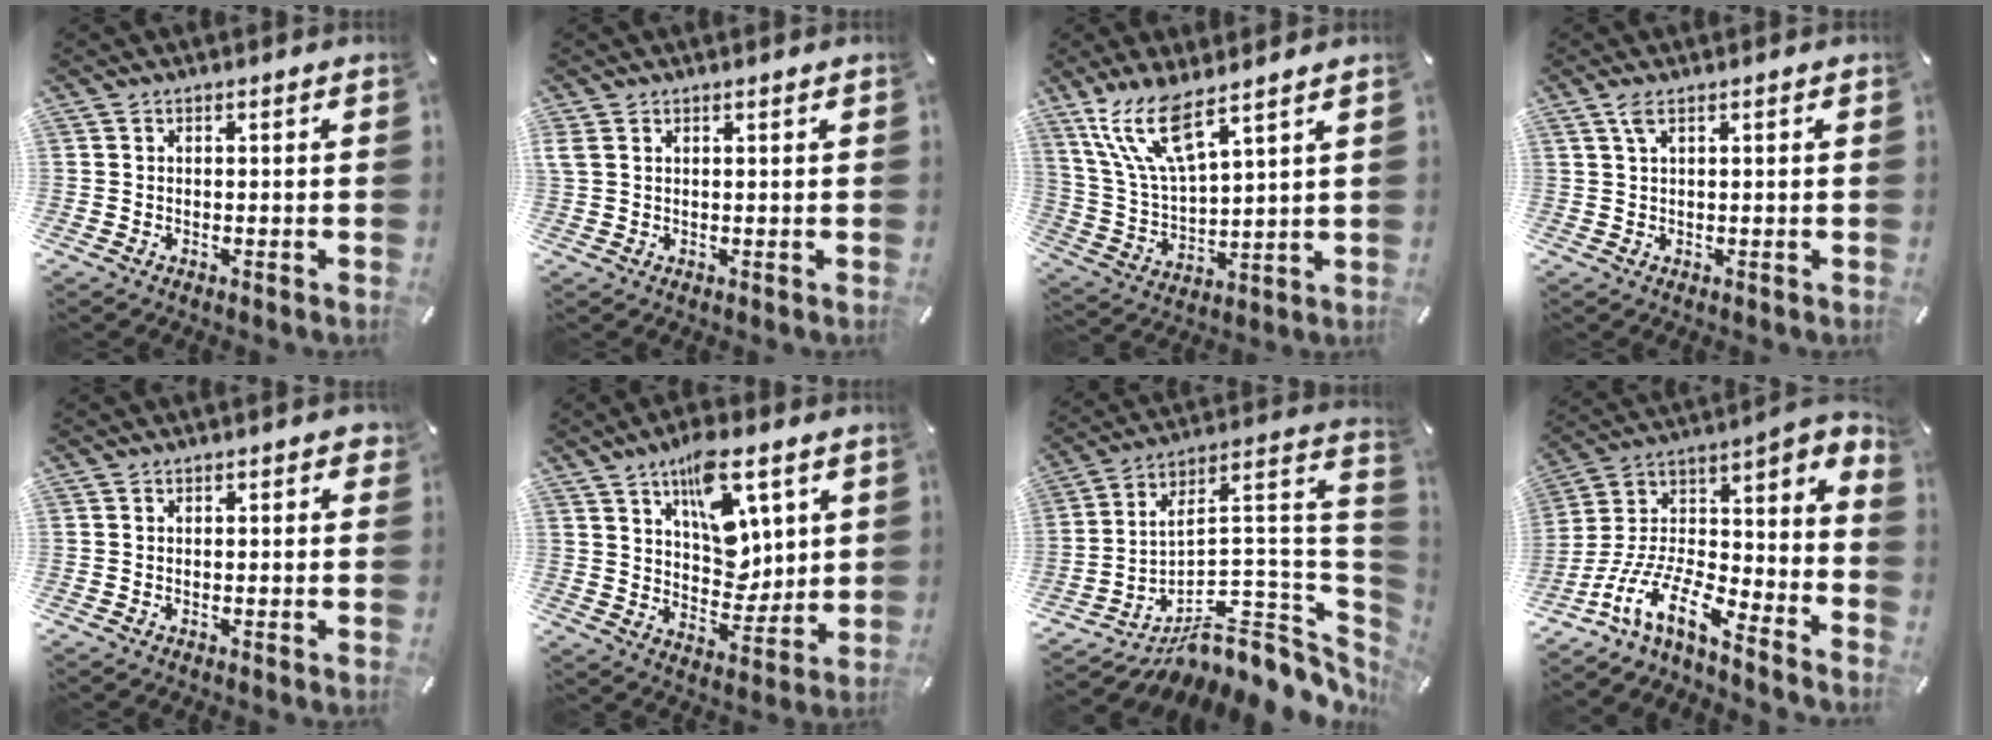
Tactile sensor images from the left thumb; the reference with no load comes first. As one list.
[{"total": 1.3, "force": [0.7, 0.5, 0.9], "torque": [-0.020, -0.001, 0.014]}, {"total": 13.4, "force": [9.1, 3.8, 9.1], "torque": [-0.219, -0.035, 0.160]}, {"total": 2.6, "force": [1.1, 0.6, 2.3], "torque": [-0.050, 0.004, 0.017]}, {"total": 1.2, "force": [0.6, 0.7, 0.7], "torque": [0.000, -0.003, 0.006]}, {"total": 15.3, "force": [7.4, 8.7, 10.1], "torque": [-0.140, -0.033, 0.131]}, {"total": 11.5, "force": [-7.1, 5.5, 7.2], "torque": [-0.038, -0.043, -0.116]}, {"total": 10.6, "force": [-6.3, 2.8, 8.1], "torque": [-0.161, -0.010, -0.116]}]